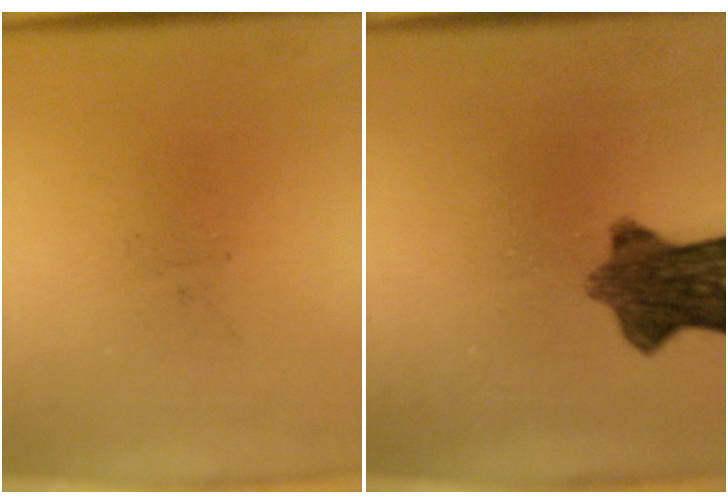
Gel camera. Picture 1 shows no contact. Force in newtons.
{"total": 8.6}